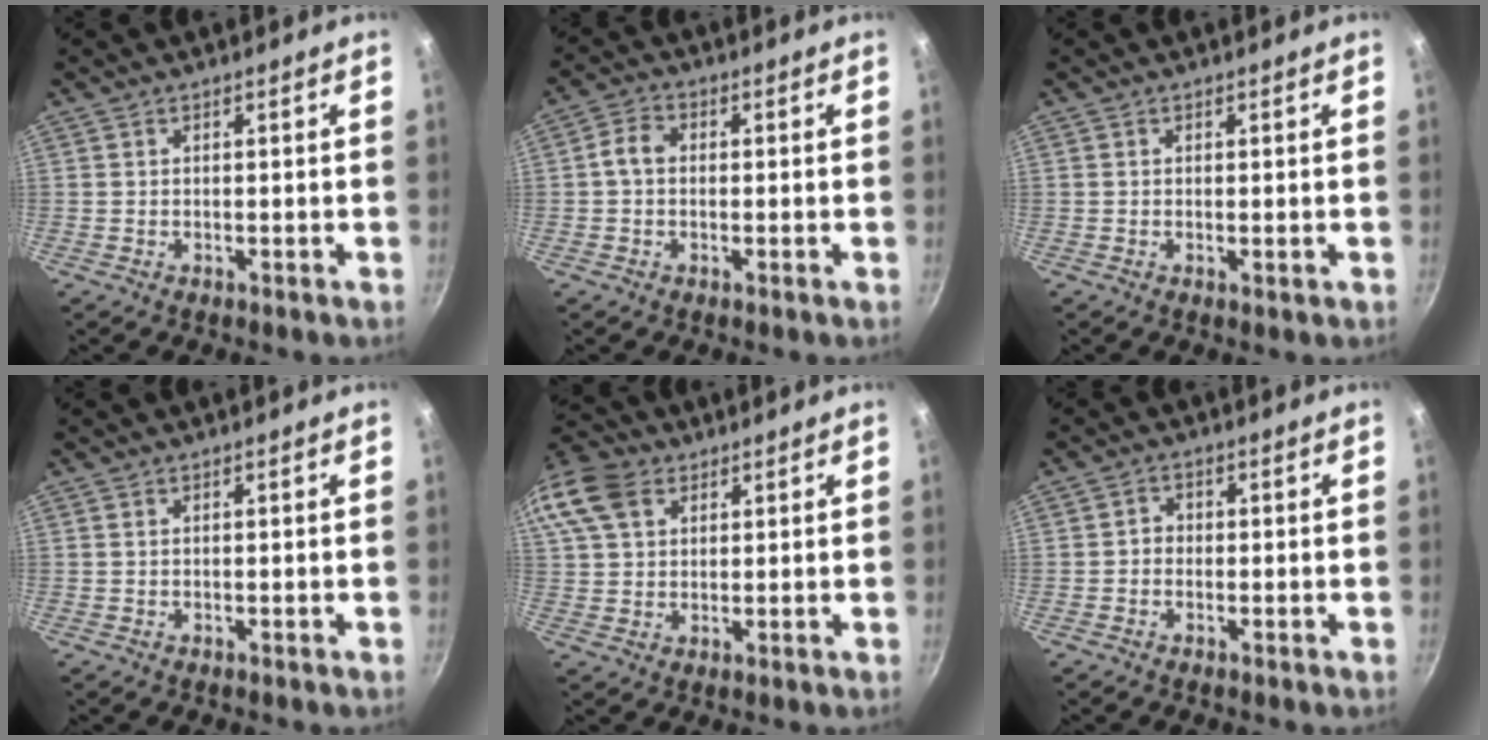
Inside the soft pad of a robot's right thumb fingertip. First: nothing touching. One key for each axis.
{"total": 3.9, "fx": 0.0, "fy": 3.0, "fz": 2.5, "tx": -0.043, "ty": 0.013, "tz": -0.009}
{"total": 0.6, "fx": 0.0, "fy": 0.1, "fz": 0.5, "tx": -0.009, "ty": -0.002, "tz": -0.001}
{"total": 0.0}
{"total": 16.3, "fx": 6.9, "fy": 11.8, "fz": 8.8, "tx": -0.204, "ty": 0.031, "tz": 0.126}
{"total": 2.1, "fx": -0.4, "fy": 1.8, "fz": 0.9, "tx": -0.006, "ty": 0.008, "tz": -0.011}